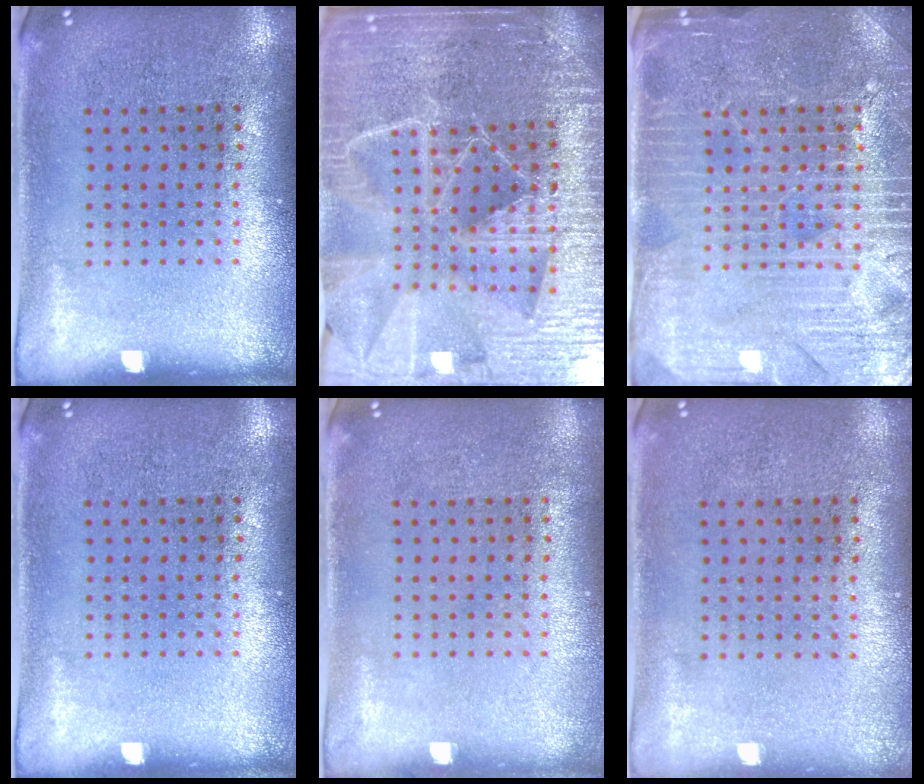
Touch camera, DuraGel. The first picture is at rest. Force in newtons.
{"total": 6.4, "press": 5.5, "slide": 3.2}
{"total": 4.3, "press": 4.2, "slide": 1.0}
{"total": 0.0}
{"total": 0.0}
{"total": 0.0}